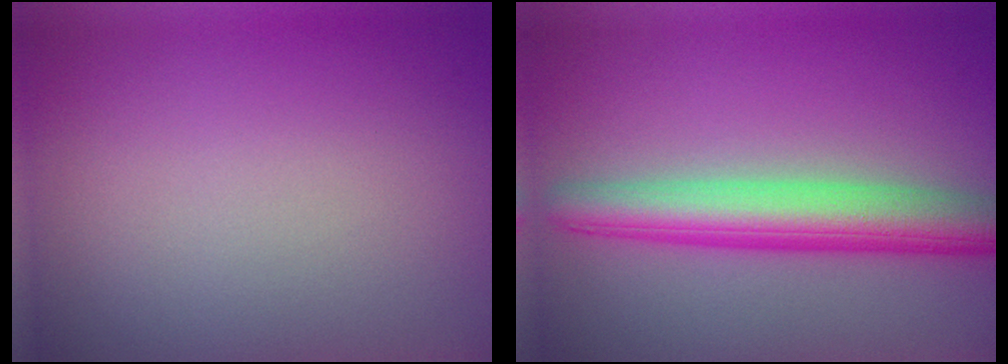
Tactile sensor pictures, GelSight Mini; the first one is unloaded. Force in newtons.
{"total": 6.3, "press": 6.3, "slide": 0.2}